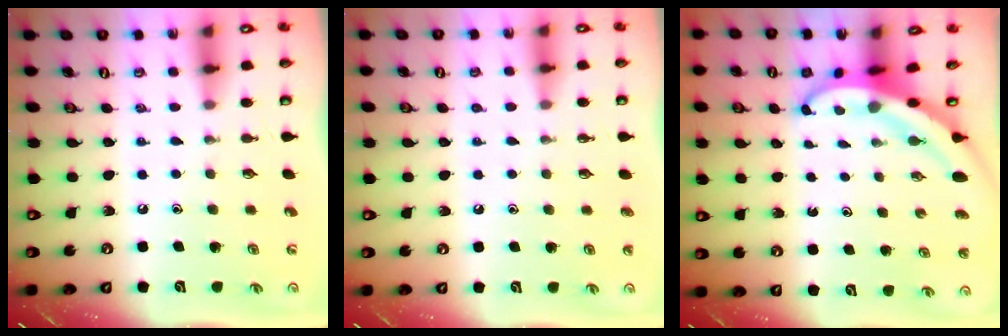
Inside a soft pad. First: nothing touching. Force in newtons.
{"total": 0.7, "press": 0.7, "slide": 0.0}
{"total": 5.7, "press": 5.7, "slide": 0.4}